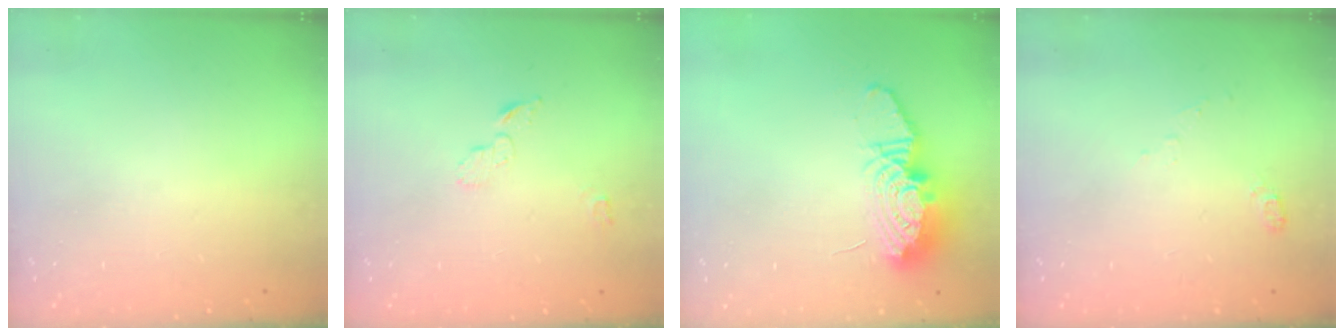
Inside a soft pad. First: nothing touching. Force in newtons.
{"total": 4.9, "press": 4.8, "slide": 0.6}
{"total": 13.1, "press": 13.0, "slide": 1.4}
{"total": 4.4, "press": 4.3, "slide": 1.0}